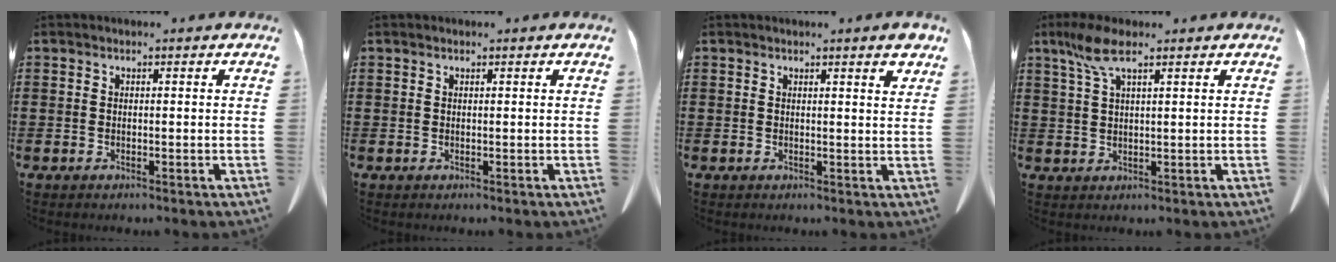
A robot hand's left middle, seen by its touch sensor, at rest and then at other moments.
{"total": 0.0}
{"total": 2.8, "force": [2.1, 0.1, 1.8], "torque": [-0.024, -0.007, 0.034]}
{"total": 5.8, "force": [3.2, 1.5, 4.6], "torque": [-0.103, 0.003, 0.055]}